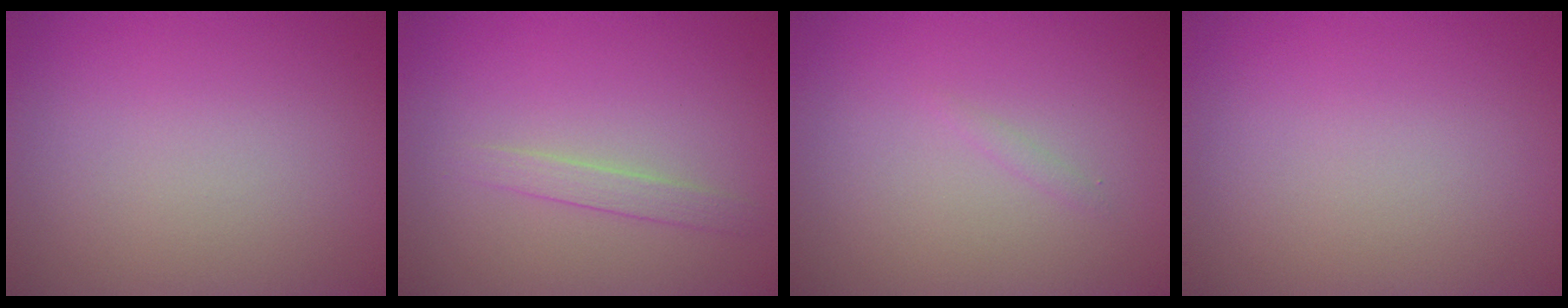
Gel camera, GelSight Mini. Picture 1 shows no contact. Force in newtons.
{"total": 1.5, "press": 1.5, "slide": 0.1}
{"total": 0.6, "press": 0.6, "slide": 0.0}
{"total": 0.0}